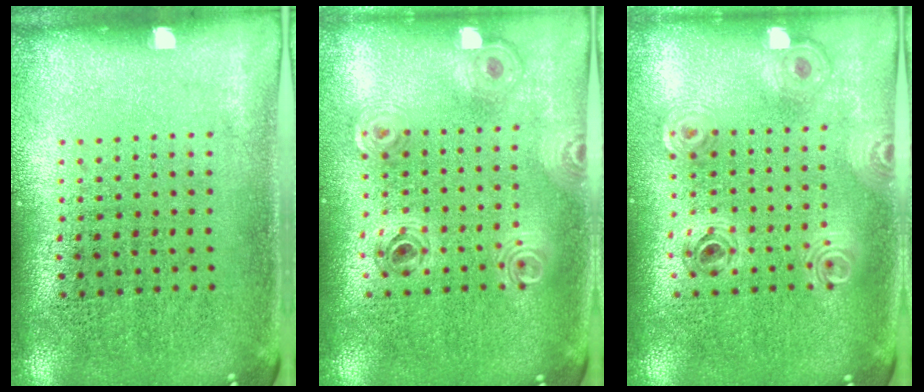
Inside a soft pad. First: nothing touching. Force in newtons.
{"total": 0.7, "press": 0.7, "slide": 0.2}
{"total": 0.7, "press": 0.7, "slide": 0.2}